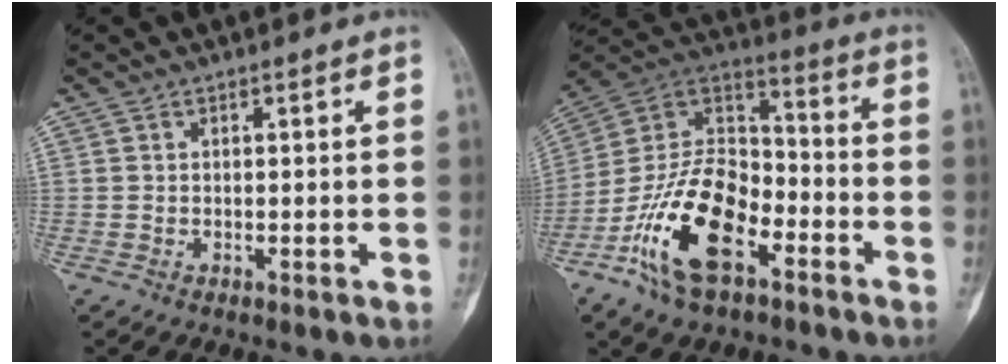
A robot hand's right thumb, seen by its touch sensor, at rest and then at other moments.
{"total": 19.8, "force": [-9.2, 10.4, 14.1], "torque": [-0.247, 0.067, -0.174]}